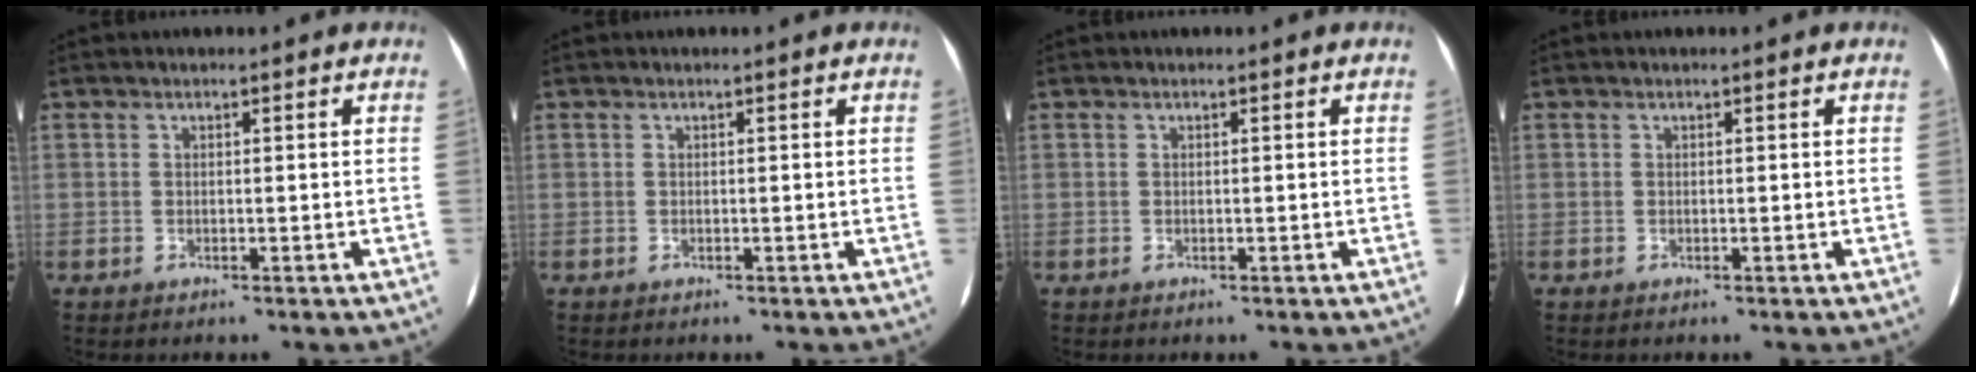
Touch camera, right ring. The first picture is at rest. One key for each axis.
{"total": 0.0}
{"total": 0.0}
{"total": 0.0}